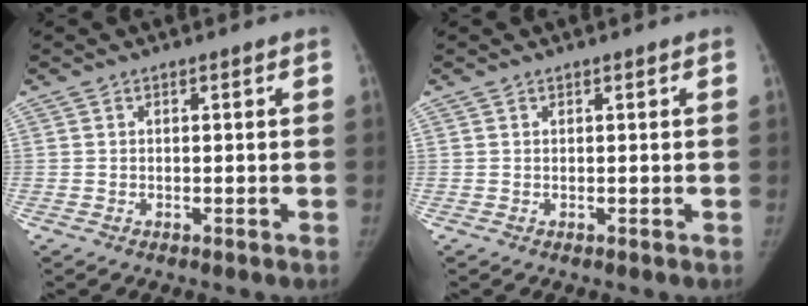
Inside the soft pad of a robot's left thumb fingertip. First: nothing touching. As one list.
[{"total": 0.0}]